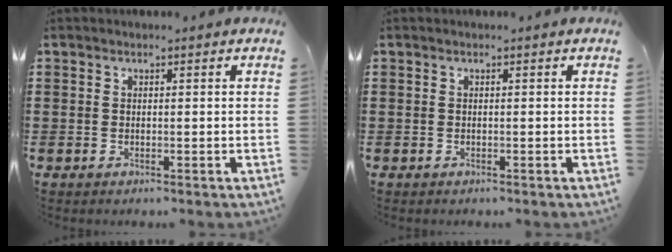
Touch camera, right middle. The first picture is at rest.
{"total": 0.0}